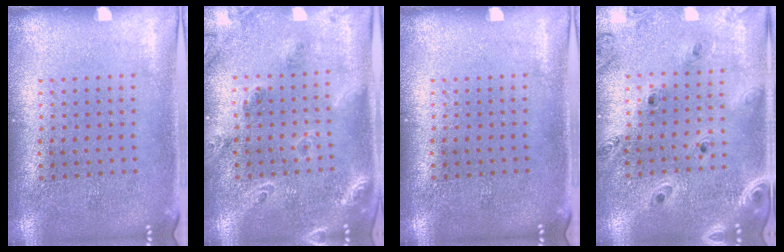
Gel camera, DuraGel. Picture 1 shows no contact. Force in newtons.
{"total": 1.8, "press": 1.6, "slide": 0.8}
{"total": 0.0}
{"total": 1.3, "press": 1.3, "slide": 0.2}